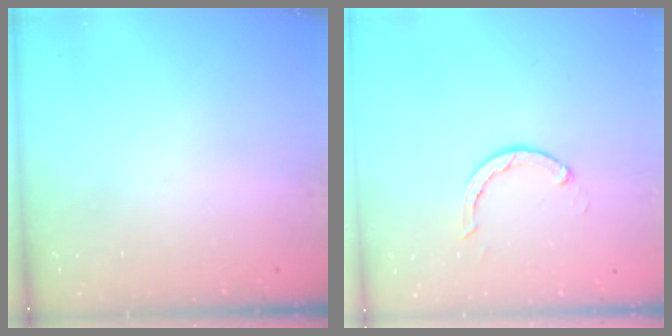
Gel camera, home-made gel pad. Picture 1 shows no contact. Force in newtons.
{"total": 2.9, "press": 2.9, "slide": 0.5}